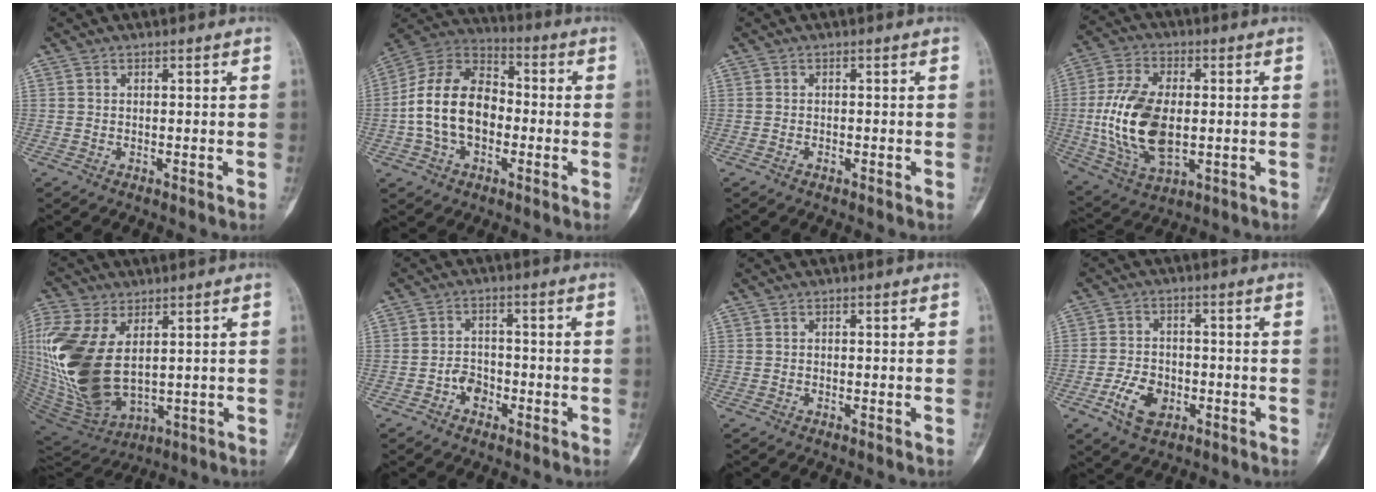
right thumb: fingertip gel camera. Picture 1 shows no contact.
{"total": 16.6, "force": [-2.0, 11.3, 11.9], "torque": [-0.208, 0.039, -0.040]}
{"total": 0.6, "force": [-0.4, 0.4, 0.3], "torque": [-0.007, 0.005, -0.009]}
{"total": 17.1, "force": [-0.6, 9.8, 14.1], "torque": [-0.276, -0.002, -0.002]}
{"total": 20.4, "force": [2.9, 12.0, 16.2], "torque": [-0.360, -0.025, 0.071]}
{"total": 3.9, "force": [-1.9, 2.9, 1.7], "torque": [-0.007, 0.019, -0.040]}
{"total": 0.0}
{"total": 7.5, "force": [-3.0, 5.0, 4.7], "torque": [-0.073, 0.014, -0.053]}